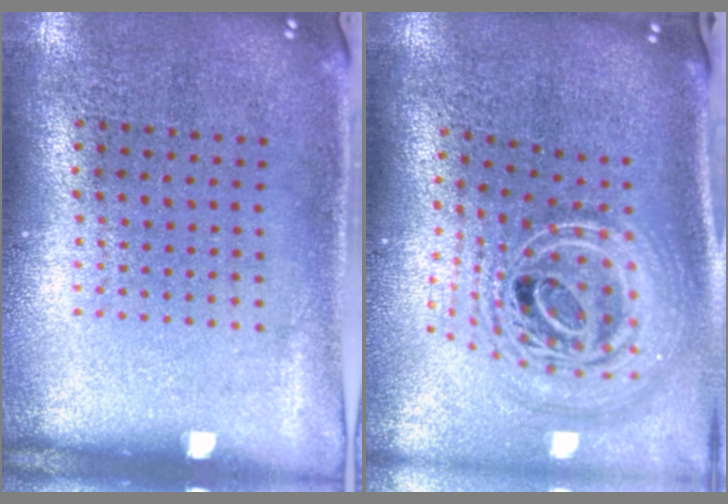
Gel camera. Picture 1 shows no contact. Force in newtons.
{"total": 3.0, "press": 2.1, "slide": 2.1}